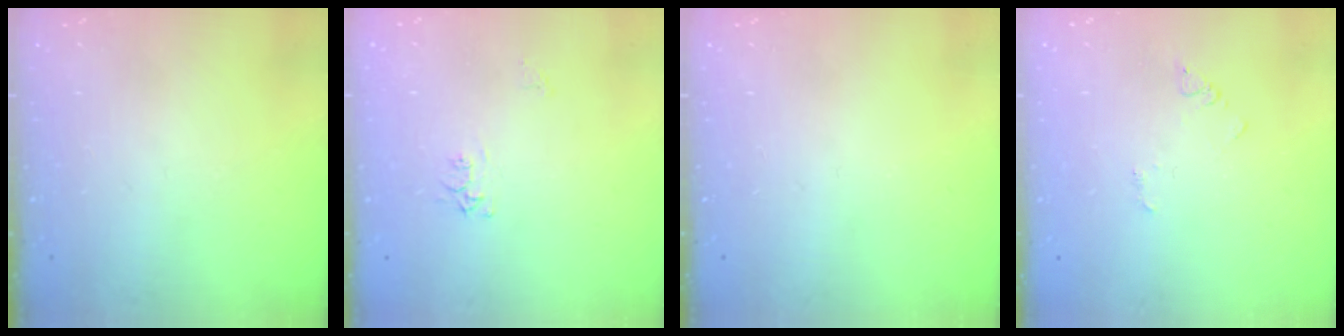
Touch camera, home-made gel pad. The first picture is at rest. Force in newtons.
{"total": 5.0, "press": 5.0, "slide": 0.7}
{"total": 0.0}
{"total": 2.9, "press": 2.9, "slide": 0.3}